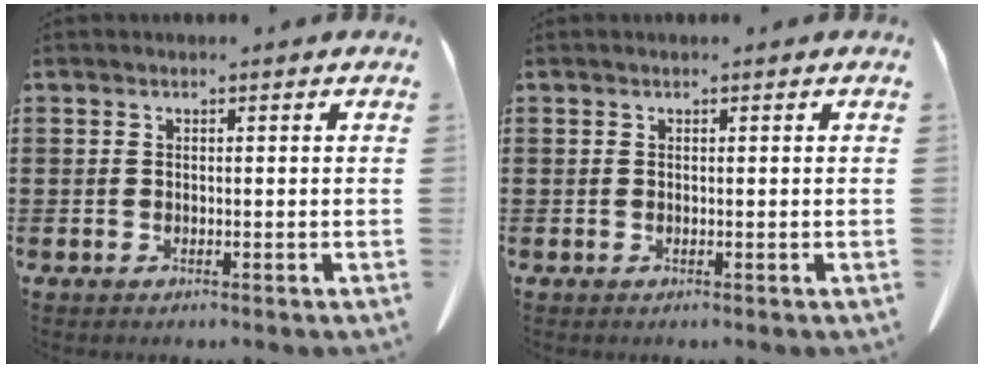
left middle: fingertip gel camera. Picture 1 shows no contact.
{"total": 0.0}